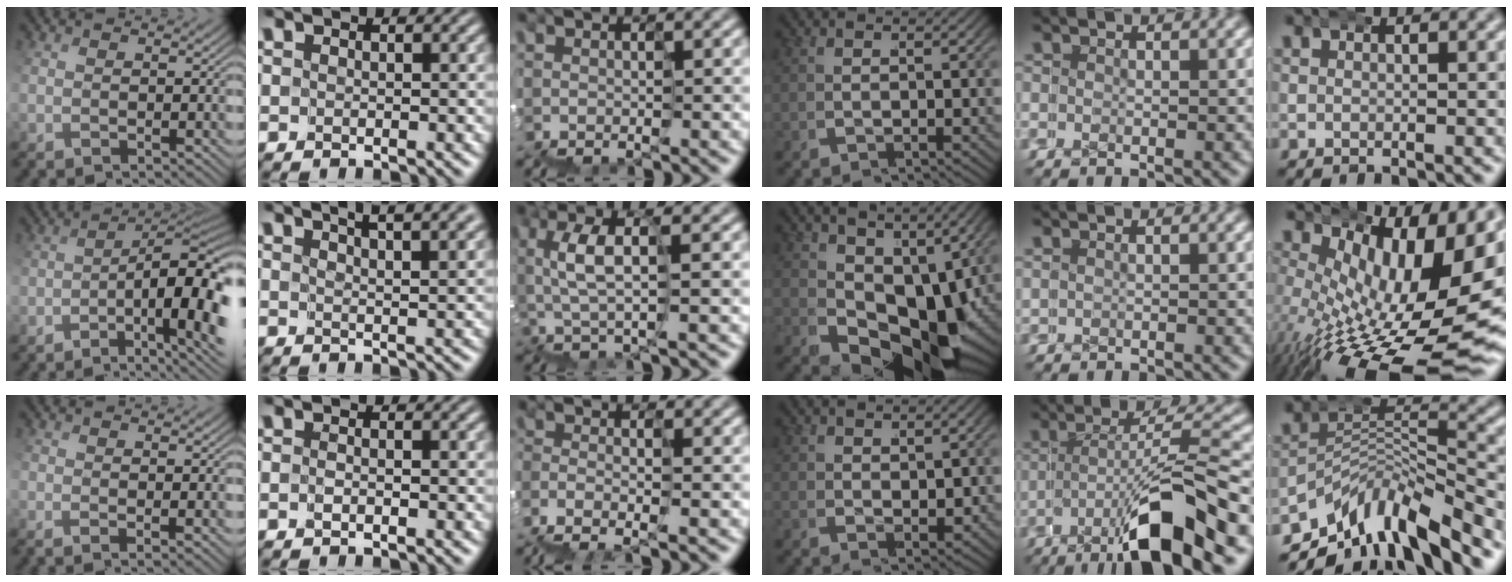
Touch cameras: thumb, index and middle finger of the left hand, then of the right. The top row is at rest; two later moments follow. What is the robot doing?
{"motion": "wrap", "object": "duck tape"}